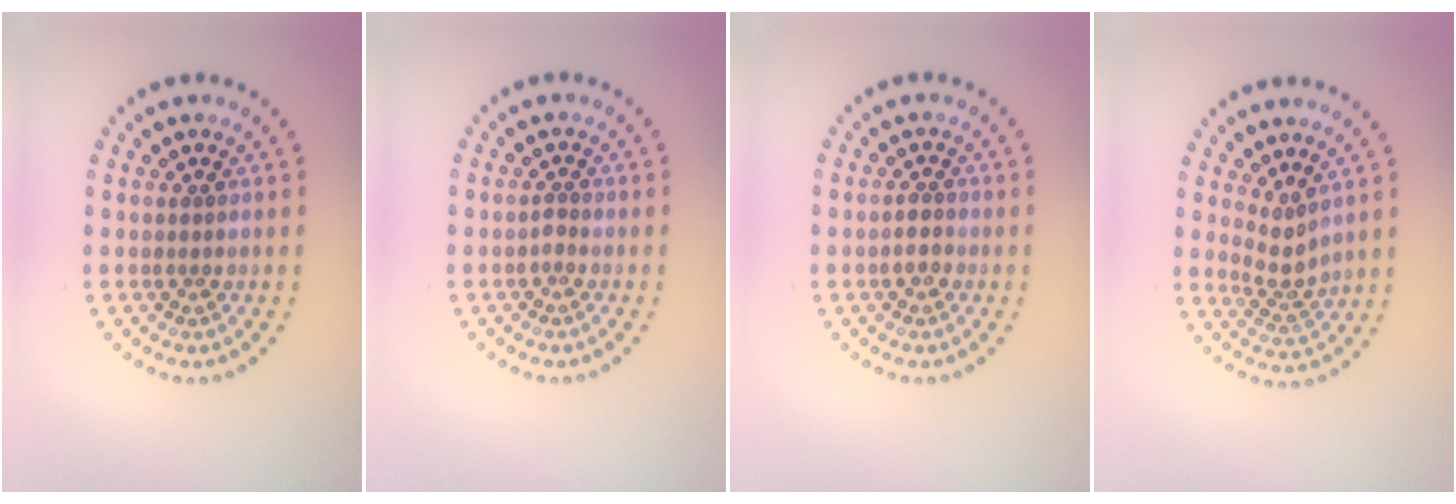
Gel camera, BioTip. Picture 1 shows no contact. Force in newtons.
{"total": 0.5, "press": 0.4, "slide": 0.3}
{"total": 1.3, "press": 1.3, "slide": 0.4}
{"total": 2.2, "press": 1.5, "slide": 1.6}